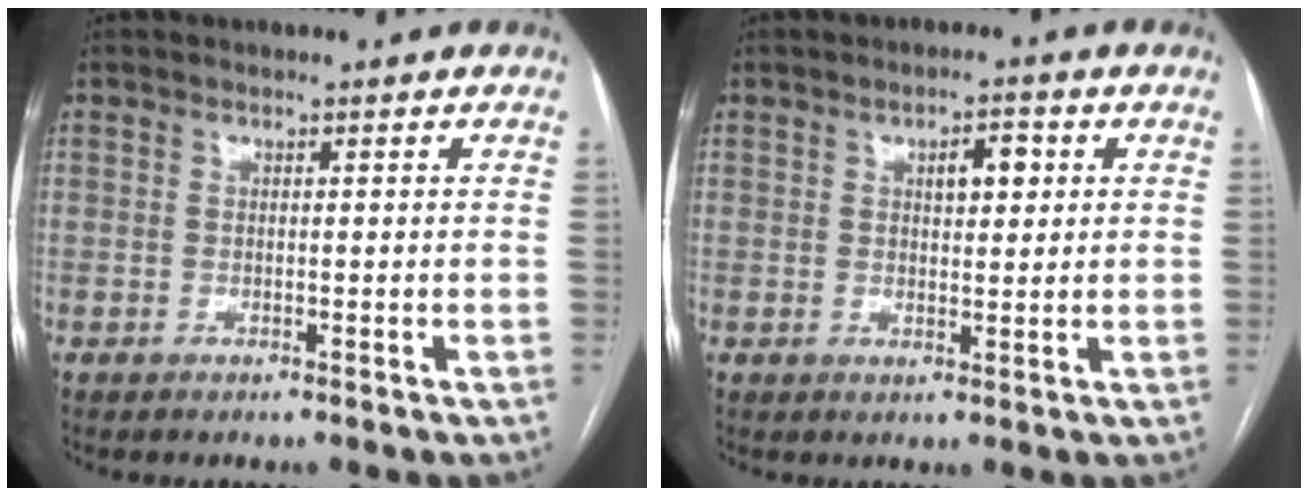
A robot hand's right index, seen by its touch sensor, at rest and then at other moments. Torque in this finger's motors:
{"motor_torque": [0.07, 0.03, 0.07, 0.02]}